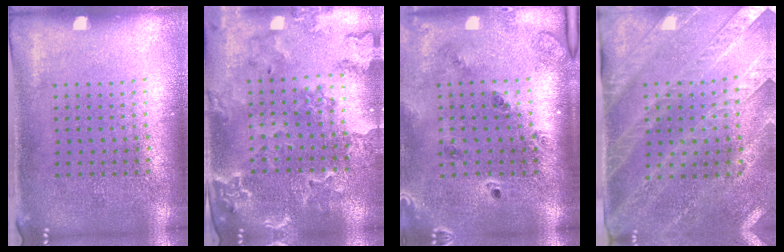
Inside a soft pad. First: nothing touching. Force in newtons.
{"total": 1.8, "press": 1.8, "slide": 0.3}
{"total": 1.6, "press": 1.5, "slide": 0.4}
{"total": 2.7, "press": 2.4, "slide": 1.2}